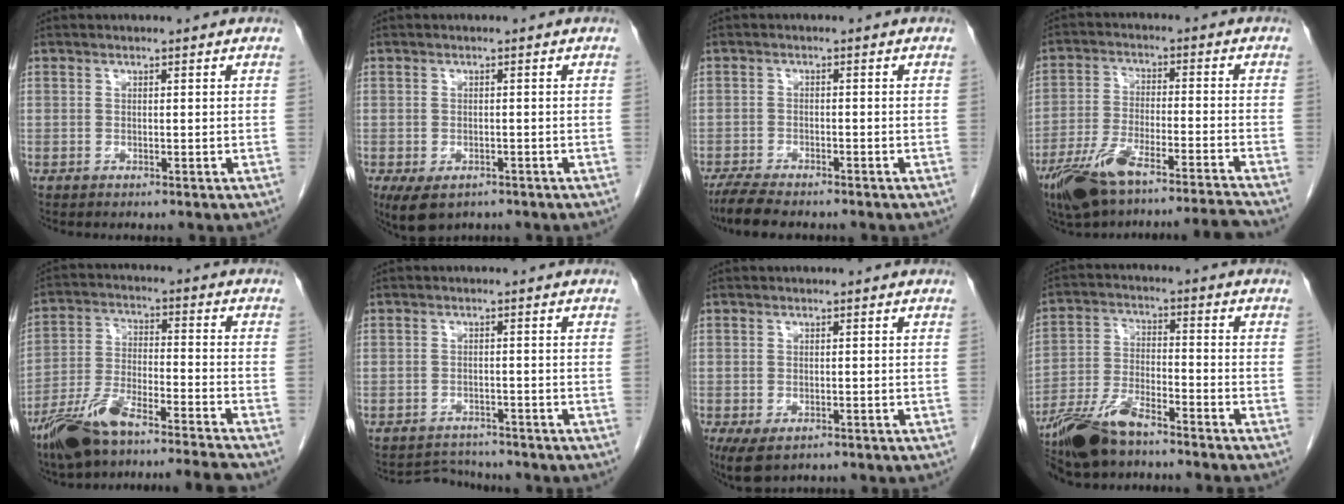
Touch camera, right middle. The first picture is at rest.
{"total": 5.4, "force": [-3.4, 3.0, 2.9], "torque": [-0.051, -0.008, -0.049]}
{"total": 6.8, "force": [-5.7, 1.4, 3.4], "torque": [-0.061, -0.016, -0.093]}
{"total": 13.4, "force": [-11.0, -0.1, 7.6], "torque": [-0.140, -0.009, -0.188]}
{"total": 13.8, "force": [-11.7, 0.1, 7.4], "torque": [-0.143, -0.003, -0.208]}
{"total": 3.3, "force": [-3.1, 0.6, -0.9], "torque": [0.009, -0.003, -0.046]}
{"total": 5.0, "force": [-3.0, 2.6, 2.9], "torque": [-0.052, -0.010, -0.046]}
{"total": 10.4, "force": [-8.3, 1.9, 5.9], "torque": [-0.120, -0.012, -0.155]}